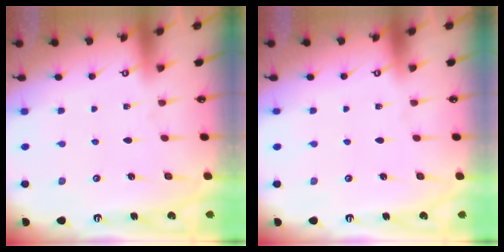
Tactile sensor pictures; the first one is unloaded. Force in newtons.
{"total": 0.0}